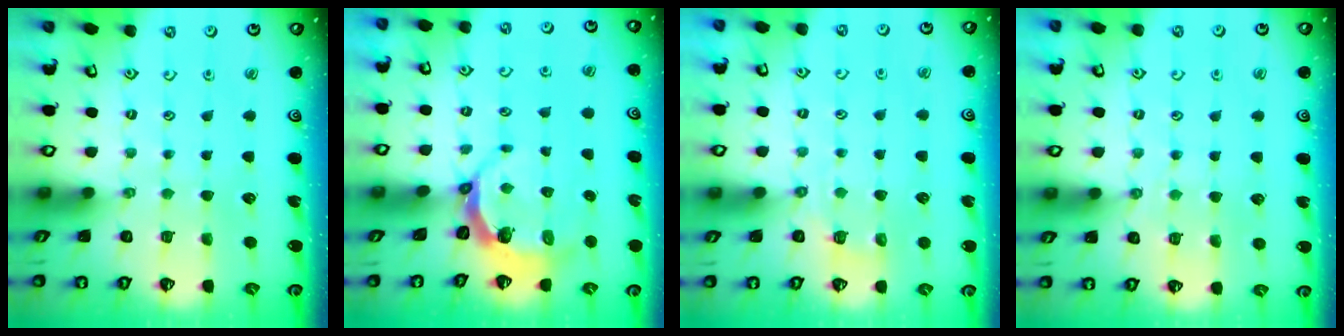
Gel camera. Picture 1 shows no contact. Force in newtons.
{"total": 5.2, "press": 3.8, "slide": 3.5}
{"total": 3.1, "press": 2.4, "slide": 2.0}
{"total": 2.8, "press": 2.8, "slide": 0.3}